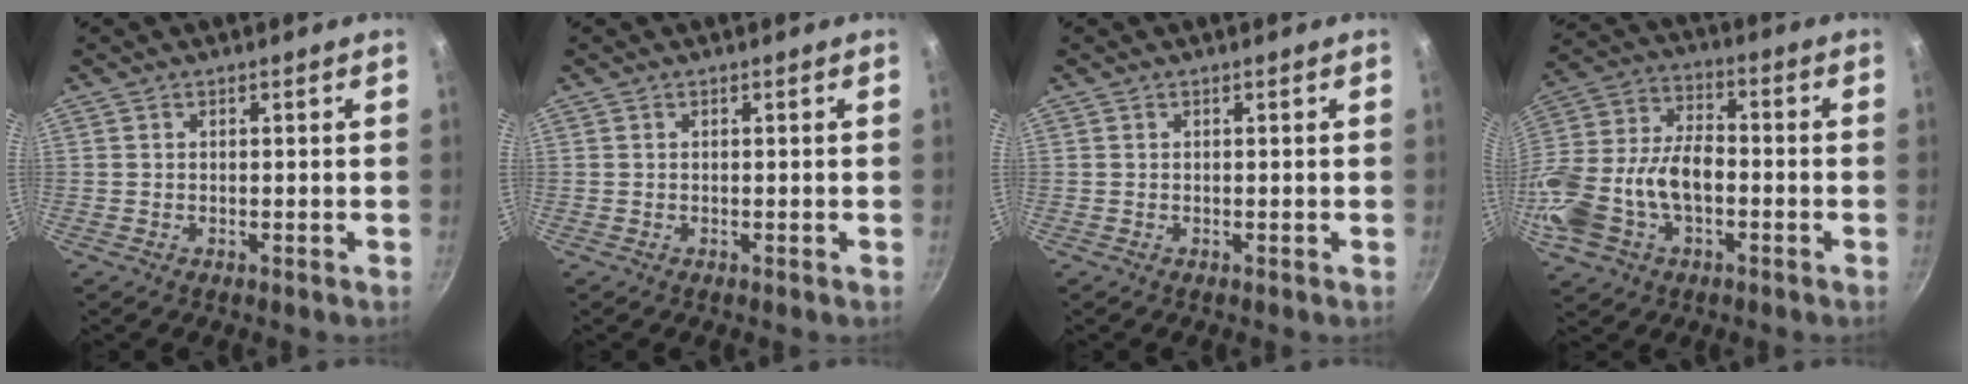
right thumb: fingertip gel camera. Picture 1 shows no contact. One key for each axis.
{"total": 0.0}
{"total": 0.0}
{"total": 19.0, "fx": -4.3, "fy": 12.1, "fz": 14.0, "tx": -0.280, "ty": 0.041, "tz": -0.081}